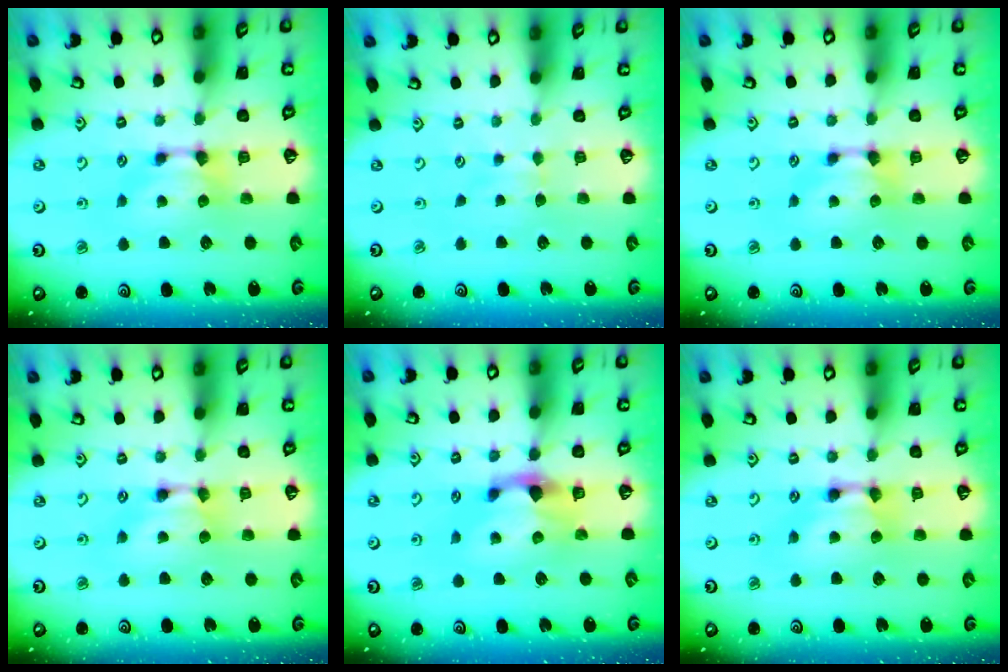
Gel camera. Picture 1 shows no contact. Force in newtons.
{"total": 2.8, "press": 2.8, "slide": 0.3}
{"total": 0.0}
{"total": 1.6, "press": 1.6, "slide": 0.2}
{"total": 2.2, "press": 1.8, "slide": 1.3}
{"total": 2.0, "press": 2.0, "slide": 0.1}